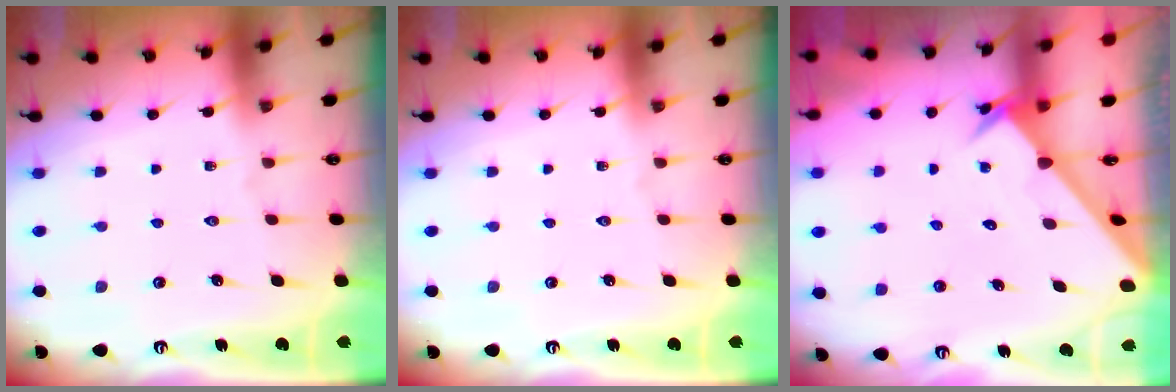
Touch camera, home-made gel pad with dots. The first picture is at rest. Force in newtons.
{"total": 0.0}
{"total": 2.7, "press": 2.6, "slide": 0.2}